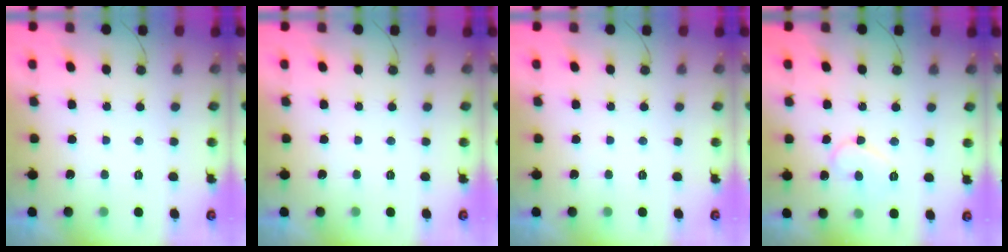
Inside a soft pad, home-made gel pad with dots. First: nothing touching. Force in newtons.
{"total": 0.0}
{"total": 0.0}
{"total": 8.3, "press": 8.2, "slide": 0.6}